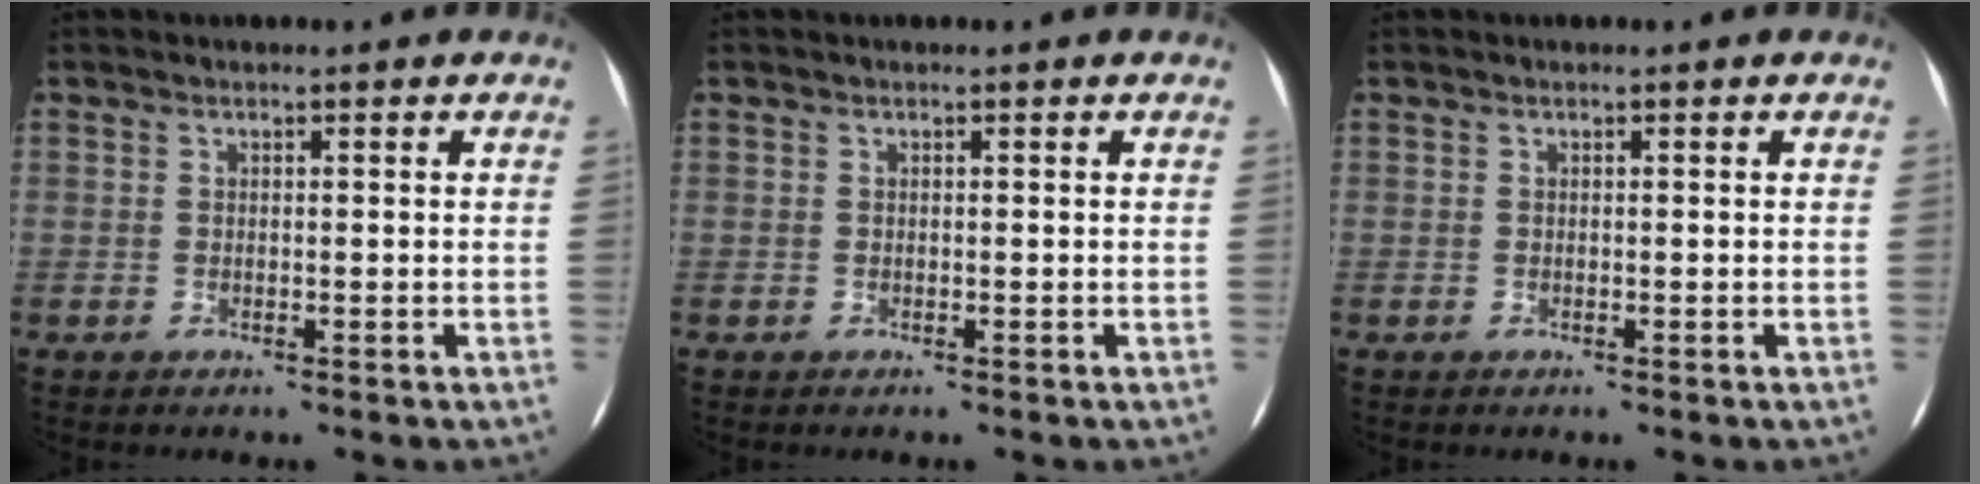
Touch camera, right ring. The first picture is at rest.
{"total": 0.0}
{"total": 0.0}